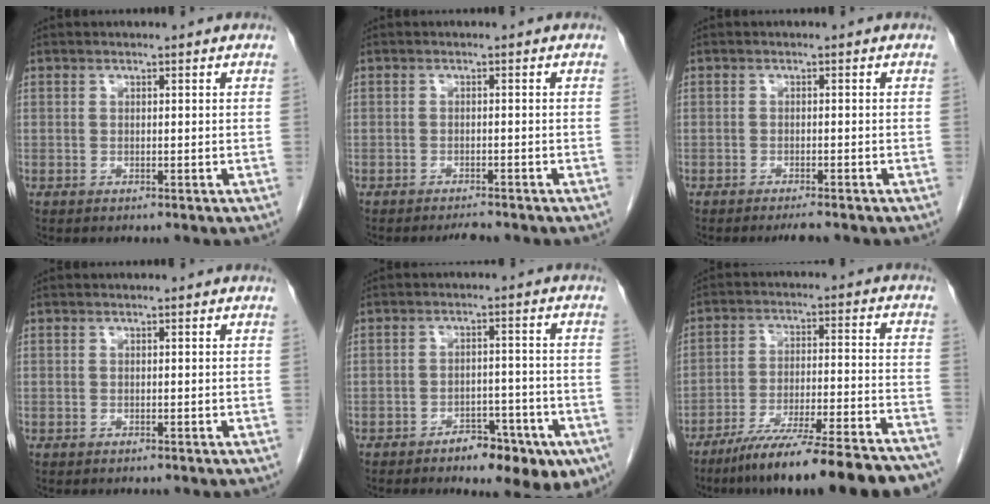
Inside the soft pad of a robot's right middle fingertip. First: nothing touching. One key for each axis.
{"total": 2.0, "fx": -1.9, "fy": 0.2, "fz": 0.6, "tx": -0.013, "ty": -0.005, "tz": -0.026}
{"total": 2.3, "fx": -2.0, "fy": 0.2, "fz": 1.1, "tx": -0.017, "ty": -0.004, "tz": -0.028}
{"total": 0.0}
{"total": 9.3, "fx": -5.7, "fy": 3.7, "fz": 6.4, "tx": -0.065, "ty": 0.012, "tz": -0.076}
{"total": 20.9, "fx": -17.7, "fy": 1.2, "fz": 11.1, "tx": -0.128, "ty": -0.008, "tz": -0.264}